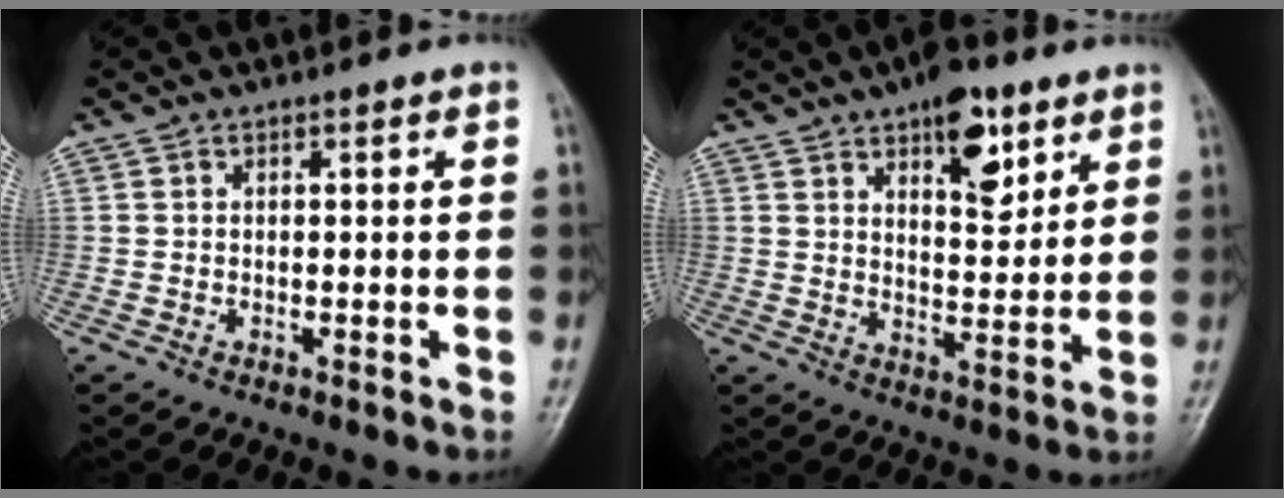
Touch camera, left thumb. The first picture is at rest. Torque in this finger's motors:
{"motor_torque": [1.39, 0.93, 0.74, -0.90, 0.02]}